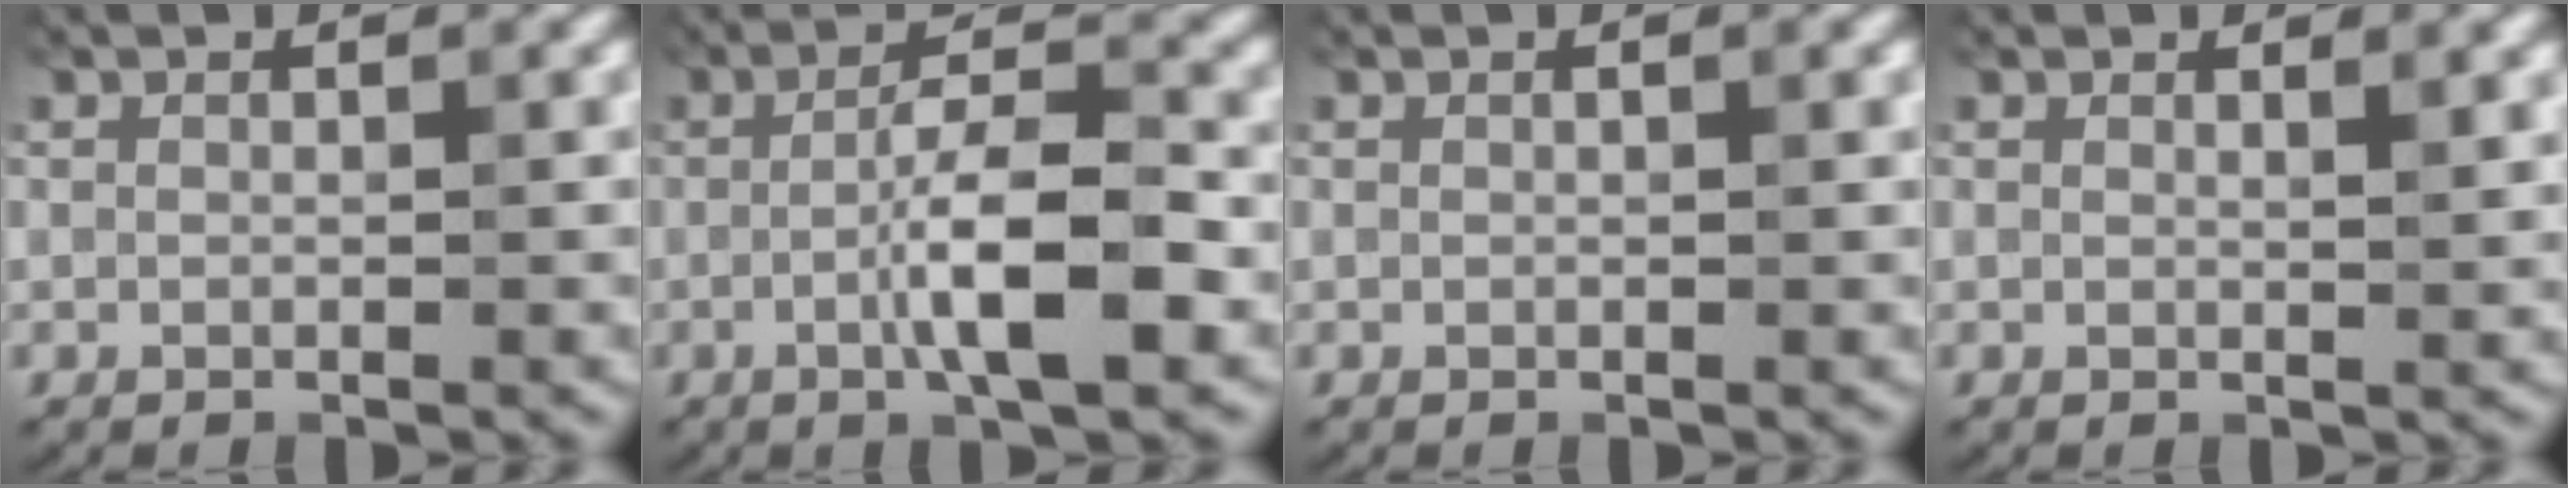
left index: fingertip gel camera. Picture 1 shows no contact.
{"total": 6.2, "force": [-1.6, 1.0, 5.9], "torque": [-0.105, 0.013, -0.033]}
{"total": 0.7, "force": [0.3, 0.1, 0.6], "torque": [-0.012, 0.004, 0.006]}
{"total": 1.3, "force": [0.8, 0.0, 1.0], "torque": [-0.017, 0.002, 0.013]}